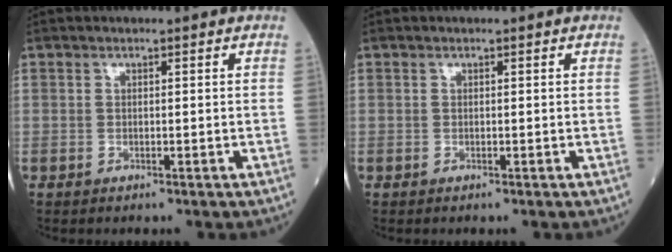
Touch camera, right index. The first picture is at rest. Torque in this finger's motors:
{"motor_torque": [0.01, 0.00, -0.02, 0.00]}